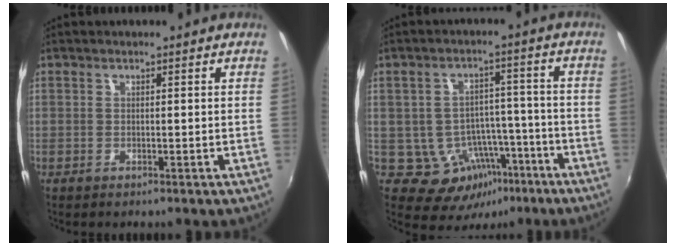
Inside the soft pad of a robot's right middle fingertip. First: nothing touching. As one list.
[{"total": 9.3, "force": [-4.5, 7.3, 3.6], "torque": [-0.062, 0.026, -0.041]}]